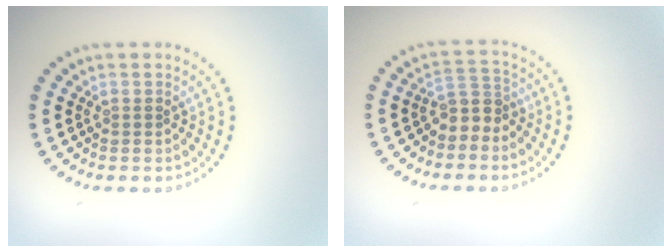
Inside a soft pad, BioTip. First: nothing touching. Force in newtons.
{"total": 2.5, "press": 2.0, "slide": 1.6}